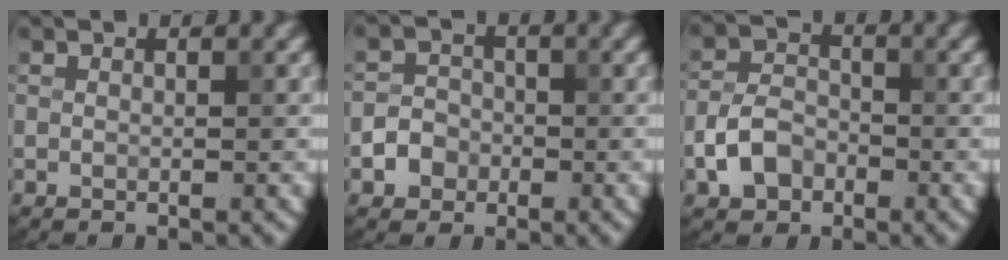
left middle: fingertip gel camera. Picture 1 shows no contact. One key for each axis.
{"total": 2.3, "fx": -0.9, "fy": 2.0, "fz": 0.6, "tx": 0.001, "ty": 0.004, "tz": -0.021}
{"total": 3.7, "fx": -1.7, "fy": 2.6, "fz": 2.0, "tx": -0.036, "ty": 0.004, "tz": -0.037}